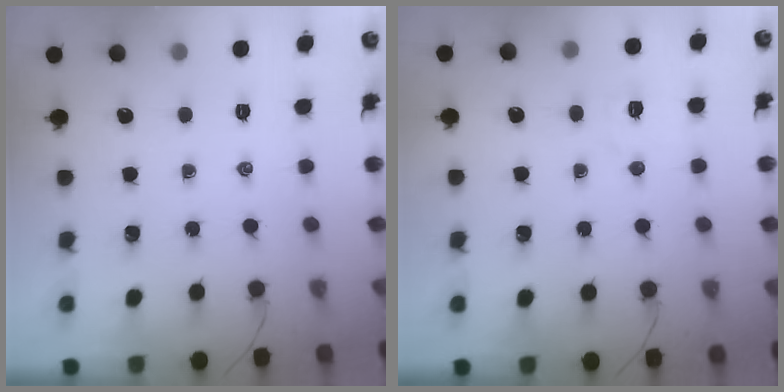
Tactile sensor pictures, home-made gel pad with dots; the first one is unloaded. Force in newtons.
{"total": 4.2, "press": 4.0, "slide": 1.2}